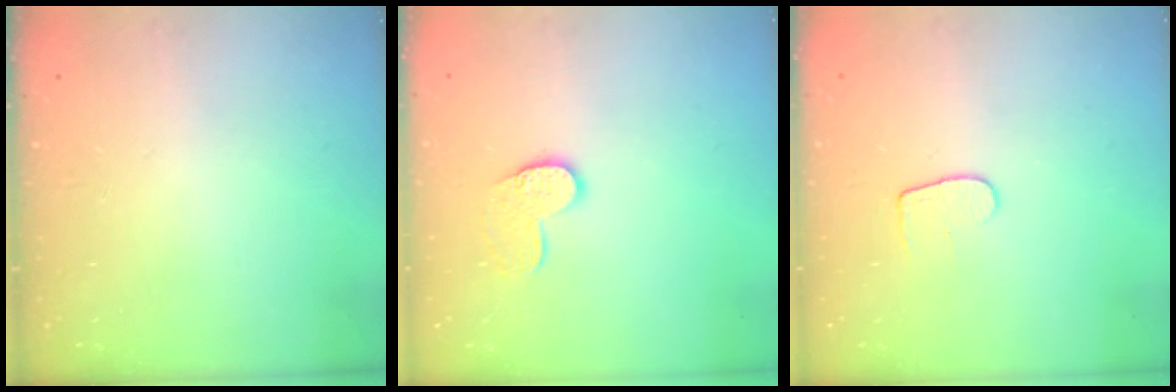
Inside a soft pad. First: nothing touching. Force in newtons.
{"total": 9.1, "press": 9.0, "slide": 0.6}
{"total": 5.1, "press": 5.1, "slide": 0.4}